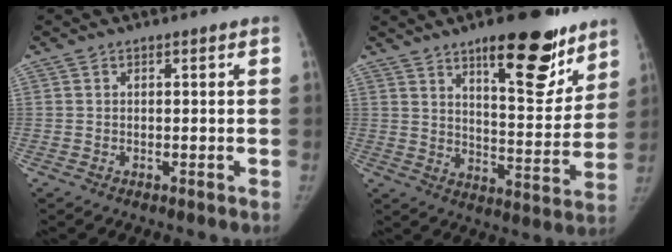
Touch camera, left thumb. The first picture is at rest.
{"total": 18.2, "force": [11.6, 6.2, 12.6], "torque": [-0.126, -0.075, 0.173]}